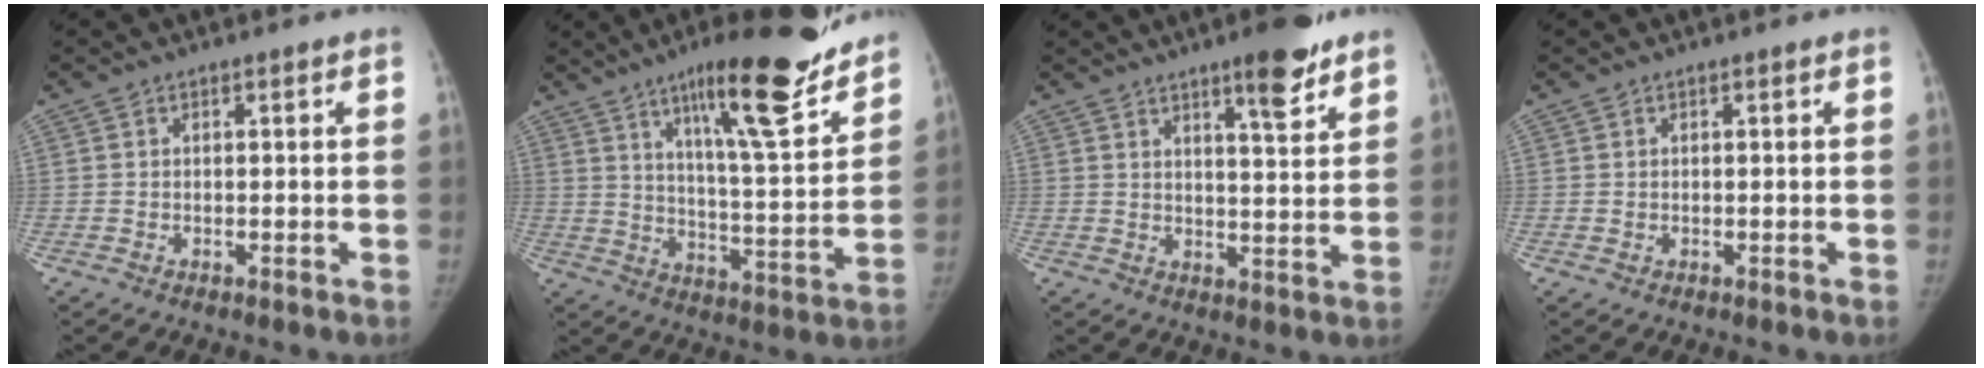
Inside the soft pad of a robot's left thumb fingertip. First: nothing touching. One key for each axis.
{"total": 21.2, "fx": 14.8, "fy": 3.2, "fz": 14.8, "tx": -0.192, "ty": -0.078, "tz": 0.233}
{"total": 9.0, "fx": 6.1, "fy": 1.7, "fz": 6.3, "tx": -0.077, "ty": -0.038, "tz": 0.087}
{"total": 0.6, "fx": 0.2, "fy": 0.4, "fz": 0.4, "tx": -0.005, "ty": -0.001, "tz": 0.005}